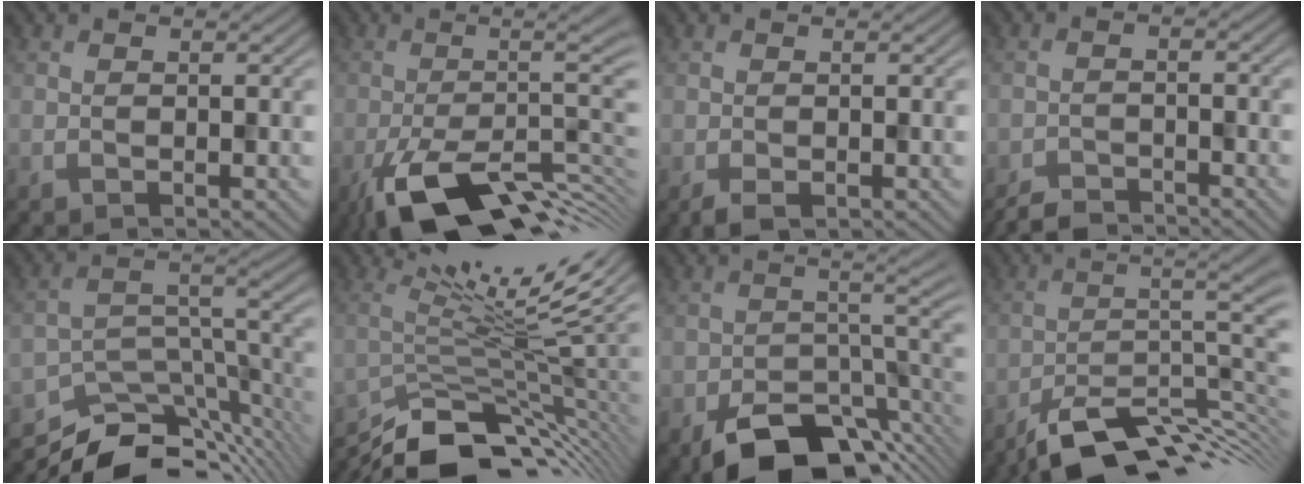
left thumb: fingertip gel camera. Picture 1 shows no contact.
{"total": 14.9, "force": [-6.0, 4.1, 13.0], "torque": [-0.219, -0.012, -0.097]}
{"total": 1.9, "force": [-1.0, 1.1, 1.2], "torque": [-0.029, -0.010, -0.019]}
{"total": 3.8, "force": [-3.4, 1.0, 1.1], "torque": [-0.021, -0.002, -0.068]}
{"total": 11.9, "force": [-9.9, 3.7, 5.3], "torque": [-0.090, -0.010, -0.164]}
{"total": 9.0, "force": [-3.8, 2.6, 7.7], "torque": [-0.111, -0.006, -0.053]}
{"total": 9.8, "force": [-5.9, 4.3, 6.5], "torque": [-0.100, -0.031, -0.088]}
{"total": 13.9, "force": [-8.5, 3.2, 10.5], "torque": [-0.159, -0.011, -0.141]}